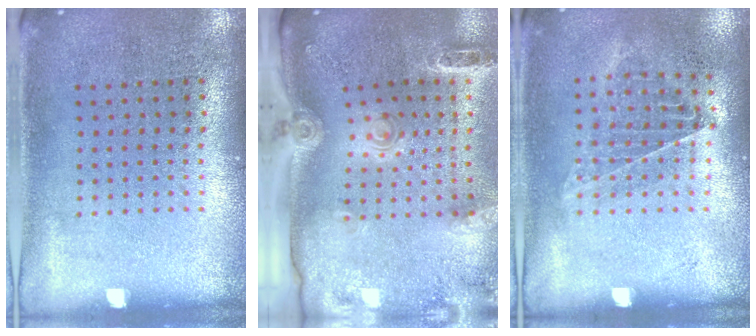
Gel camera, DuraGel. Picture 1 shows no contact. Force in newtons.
{"total": 3.0, "press": 2.1, "slide": 2.2}
{"total": 0.9, "press": 0.9, "slide": 0.3}